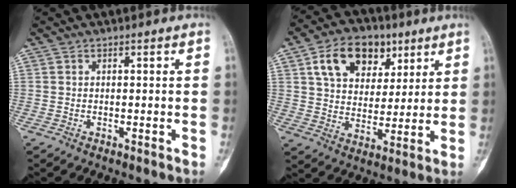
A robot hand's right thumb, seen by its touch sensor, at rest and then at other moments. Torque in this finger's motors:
{"motor_torque": [0.99, 1.40, 0.38, -0.07, 0.28]}